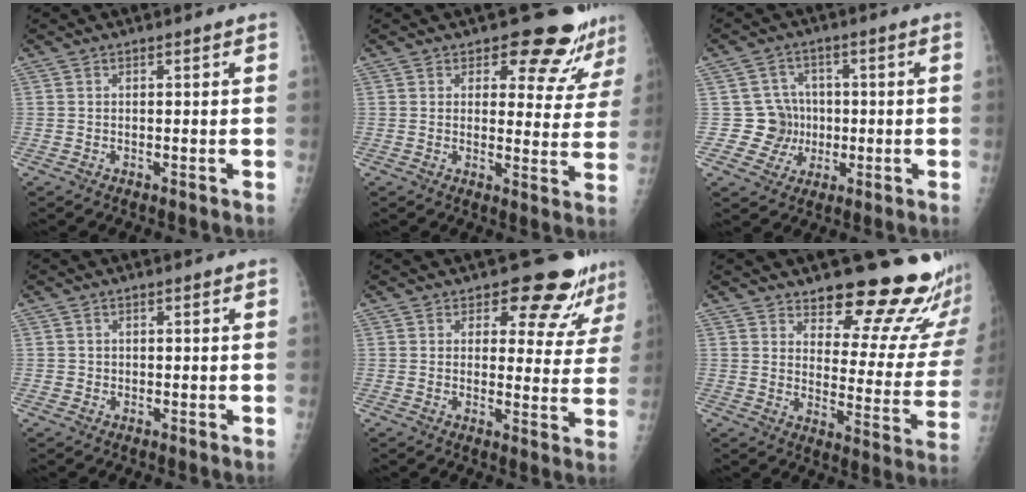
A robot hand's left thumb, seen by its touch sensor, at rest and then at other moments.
{"total": 10.4, "force": [9.2, 4.0, 2.6], "torque": [0.011, -0.070, 0.094]}
{"total": 6.7, "force": [-0.4, 6.7, 0.8], "torque": [0.030, 0.017, -0.005]}
{"total": 0.8, "force": [-0.1, 0.8, 0.0], "torque": [0.007, 0.005, -0.002]}
{"total": 9.6, "force": [8.4, 3.9, 2.7], "torque": [0.007, -0.062, 0.086]}
{"total": 18.9, "force": [15.8, 5.5, 8.8], "torque": [-0.064, -0.137, 0.197]}